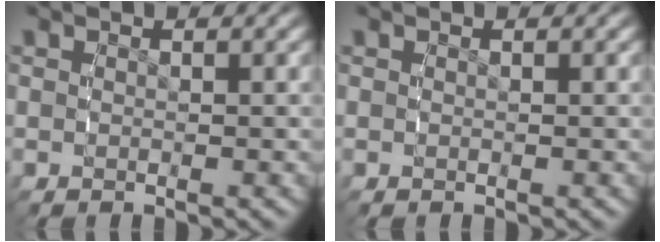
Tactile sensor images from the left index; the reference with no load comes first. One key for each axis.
{"total": 0.0}